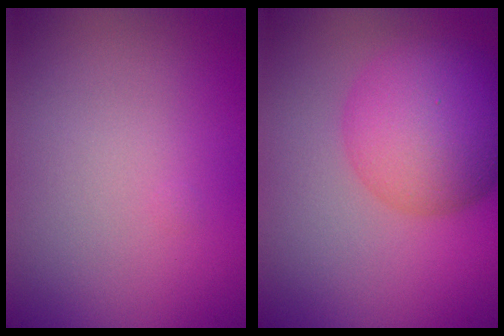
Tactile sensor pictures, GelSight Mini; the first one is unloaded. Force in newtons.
{"total": 7.5, "press": 7.5, "slide": 0.4}